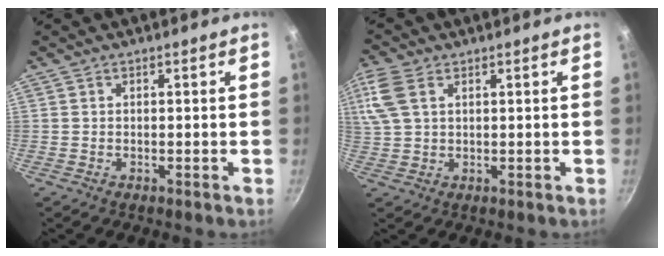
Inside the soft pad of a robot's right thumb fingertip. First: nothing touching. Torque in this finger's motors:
{"motor_torque": [0.83, 3.18, 1.51, -0.08, 0.31]}